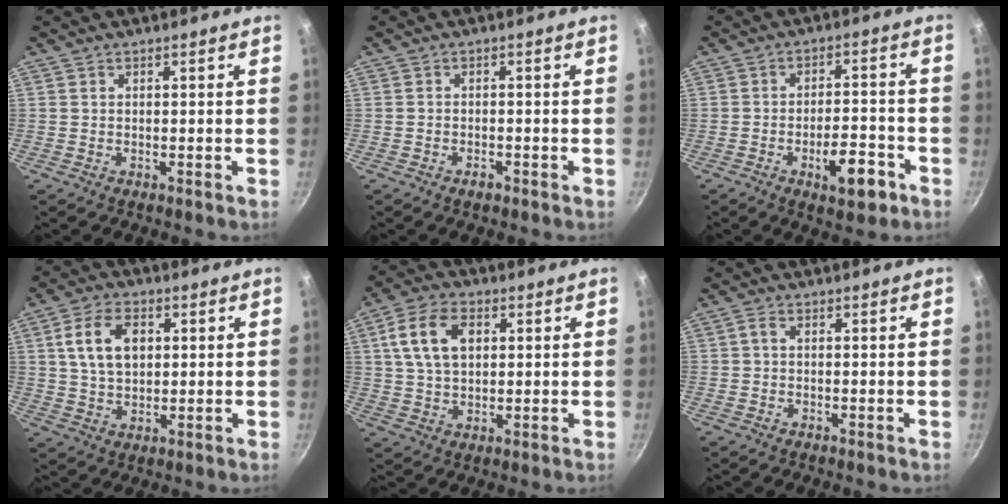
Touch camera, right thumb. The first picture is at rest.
{"total": 1.6, "force": [-1.1, 0.8, 0.8], "torque": [-0.015, 0.010, -0.018]}
{"total": 8.6, "force": [-4.2, 3.6, 6.7], "torque": [-0.078, 0.027, -0.057]}
{"total": 9.8, "force": [2.2, 6.4, 7.1], "torque": [-0.116, 0.002, 0.038]}
{"total": 10.9, "force": [2.8, 7.0, 7.8], "torque": [-0.134, 0.009, 0.045]}
{"total": 1.3, "force": [0.0, 0.8, 1.1], "torque": [-0.025, 0.006, -0.001]}